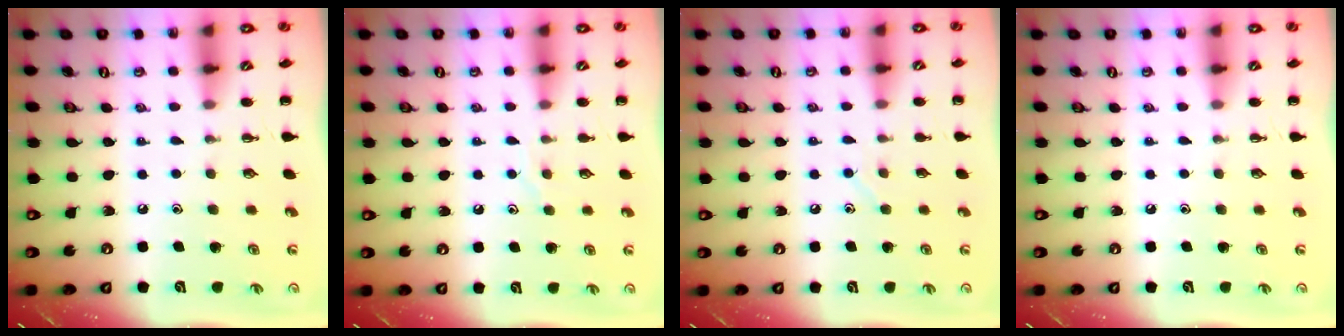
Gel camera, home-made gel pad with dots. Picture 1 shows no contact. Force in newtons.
{"total": 5.8, "press": 5.7, "slide": 0.9}
{"total": 5.1, "press": 4.9, "slide": 1.4}
{"total": 0.0}